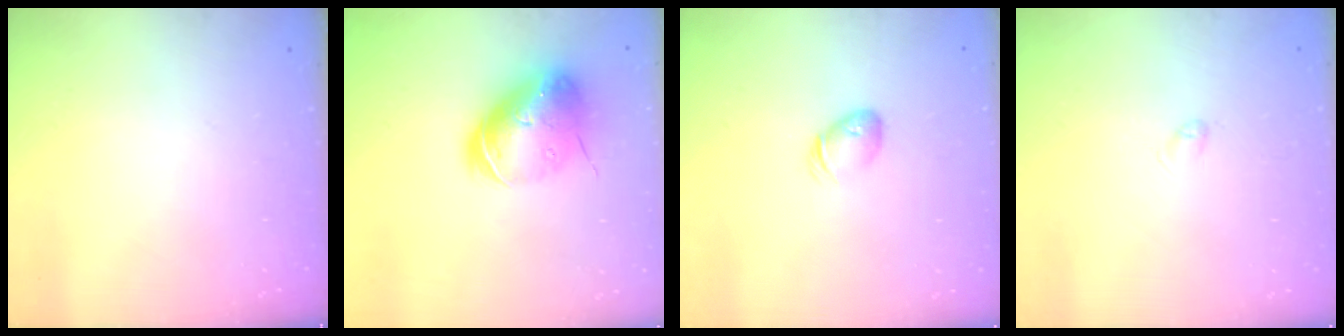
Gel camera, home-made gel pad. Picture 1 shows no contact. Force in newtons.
{"total": 10.9, "press": 10.8, "slide": 1.8}
{"total": 6.1, "press": 6.0, "slide": 1.2}
{"total": 2.5, "press": 2.5, "slide": 0.5}